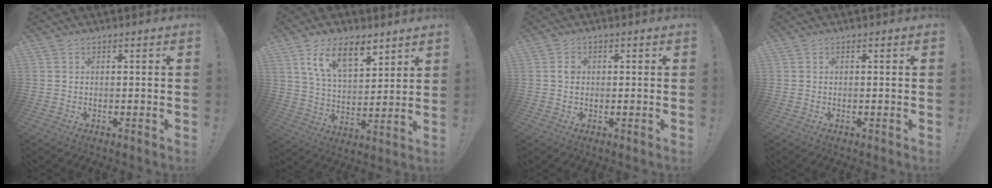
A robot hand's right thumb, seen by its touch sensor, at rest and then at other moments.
{"total": 14.0, "force": [8.5, 6.7, 8.9], "torque": [-0.149, -0.036, 0.155]}
{"total": 2.0, "force": [0.0, 1.6, 1.2], "torque": [-0.017, 0.004, -0.001]}
{"total": 0.0}